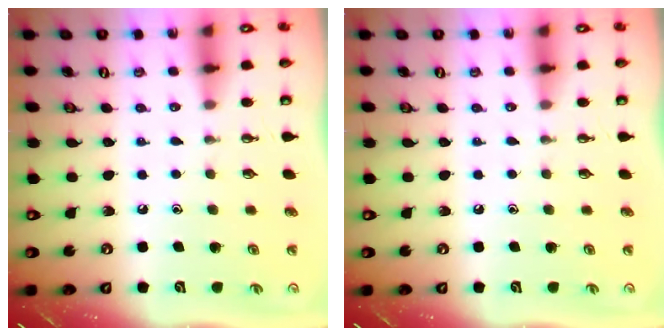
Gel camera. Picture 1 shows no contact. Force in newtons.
{"total": 0.0}